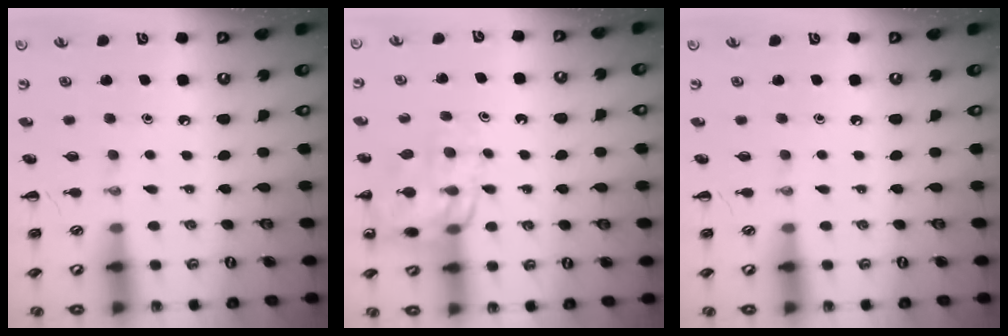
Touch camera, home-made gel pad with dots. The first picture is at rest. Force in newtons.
{"total": 14.1, "press": 14.0, "slide": 2.2}
{"total": 0.0}